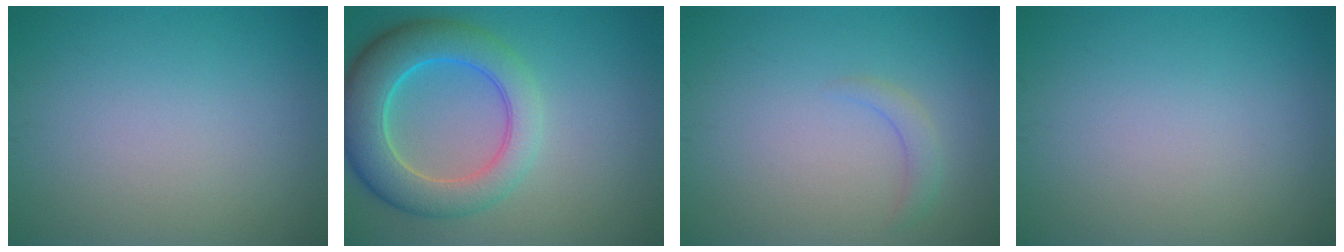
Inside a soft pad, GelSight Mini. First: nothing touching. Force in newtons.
{"total": 7.8, "press": 7.8, "slide": 0.3}
{"total": 1.4, "press": 1.3, "slide": 0.3}
{"total": 0.0}